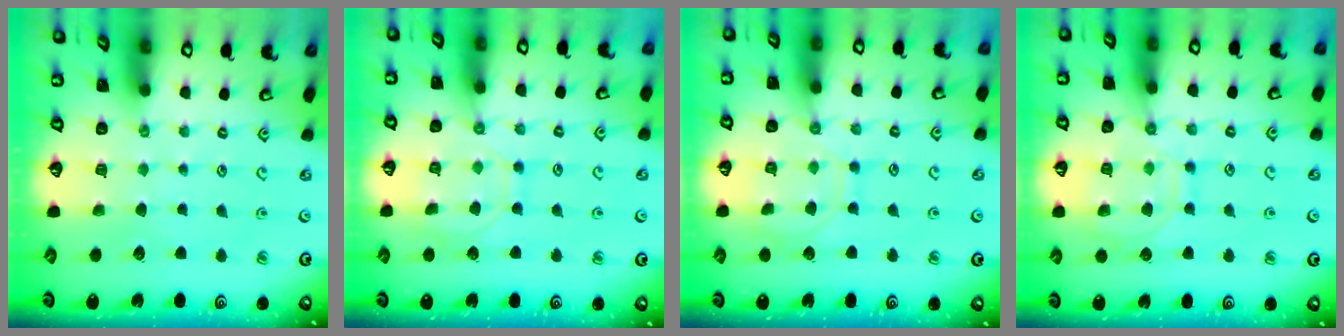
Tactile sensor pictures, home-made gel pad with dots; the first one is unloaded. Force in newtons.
{"total": 10.1, "press": 10.0, "slide": 0.9}
{"total": 9.0, "press": 9.0, "slide": 0.8}
{"total": 11.2, "press": 11.1, "slide": 1.1}